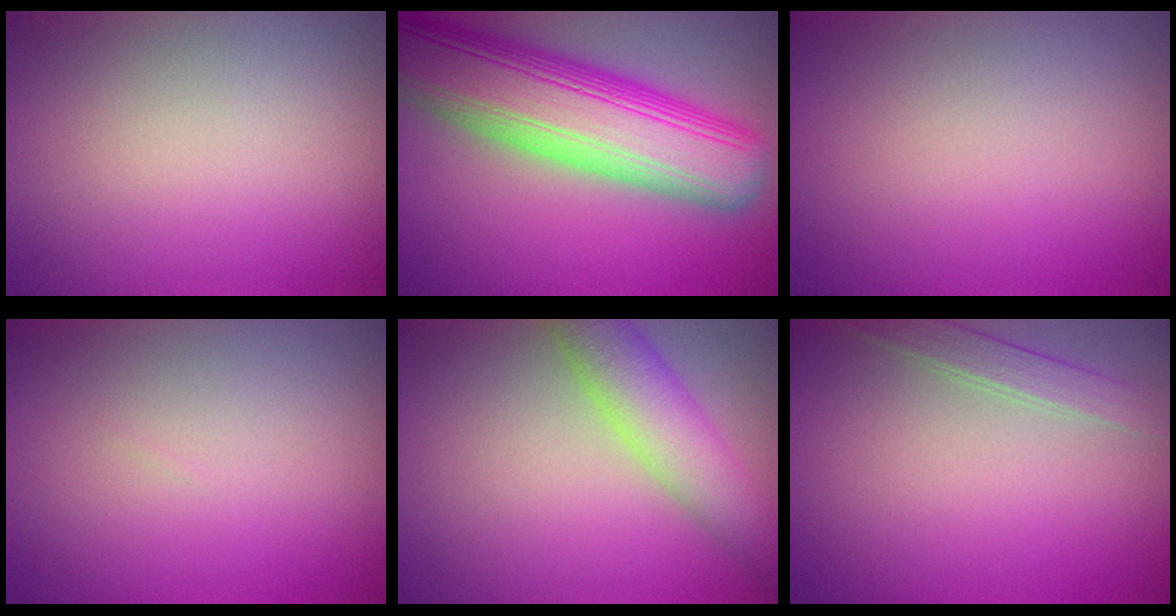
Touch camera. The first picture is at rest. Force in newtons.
{"total": 12.9, "press": 12.9, "slide": 0.8}
{"total": 0.0}
{"total": 0.0}
{"total": 5.2, "press": 5.2, "slide": 0.3}
{"total": 1.8, "press": 1.8, "slide": 0.1}